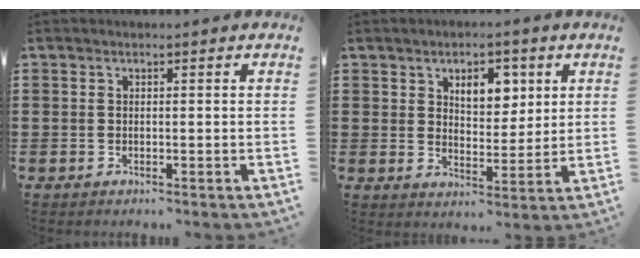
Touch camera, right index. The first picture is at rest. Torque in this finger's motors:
{"motor_torque": [0.39, 0.17, 0.15, 0.05]}